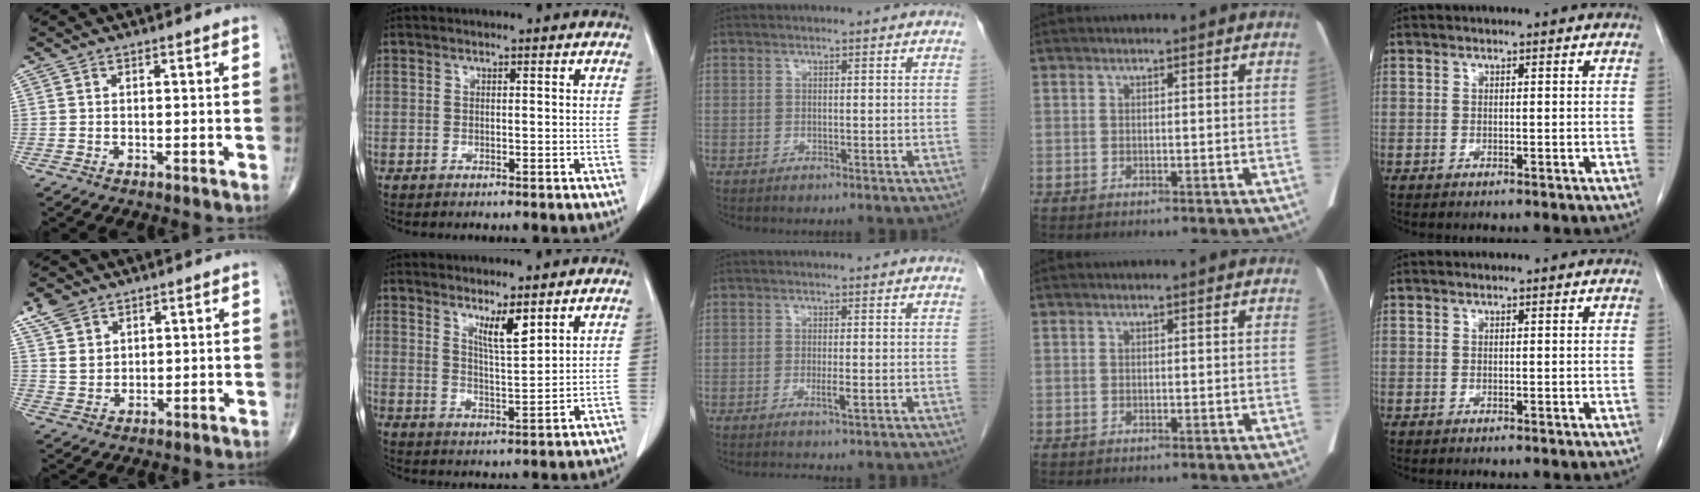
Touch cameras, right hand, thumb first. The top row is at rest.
{"thumb": {"total": 5.8, "force": [3.8, 3.8, 2.1], "torque": [-0.028, -0.016, 0.083]}, "index": {"total": 4.8, "force": [3.3, 0.3, 3.5], "torque": [-0.061, -0.015, 0.061]}, "middle": {"total": 1.7, "force": [-0.9, -0.1, 1.4], "torque": [-0.032, -0.005, -0.016]}}